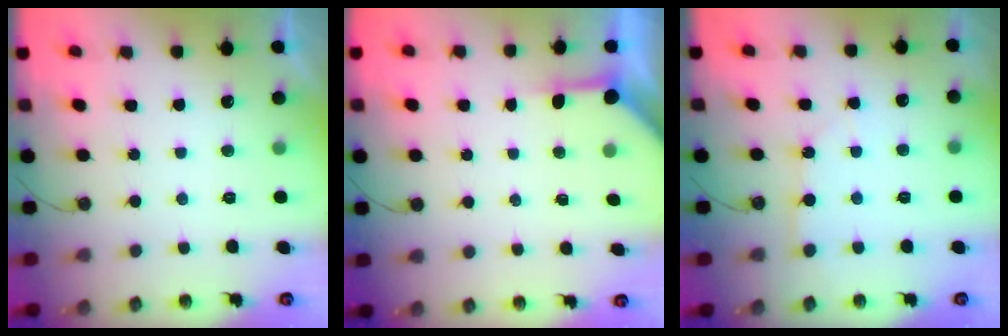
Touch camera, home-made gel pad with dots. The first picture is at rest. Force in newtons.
{"total": 3.9, "press": 3.9, "slide": 0.4}
{"total": 3.2, "press": 3.2, "slide": 0.4}